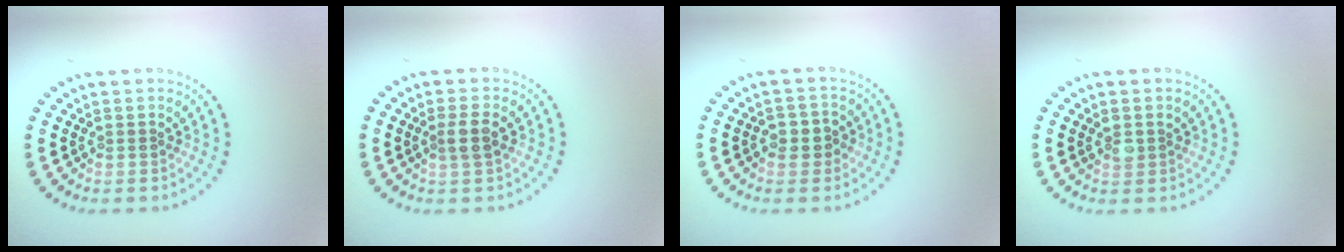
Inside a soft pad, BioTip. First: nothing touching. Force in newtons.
{"total": 1.9, "press": 1.7, "slide": 0.9}
{"total": 2.4, "press": 2.2, "slide": 0.8}
{"total": 1.0, "press": 0.9, "slide": 0.5}